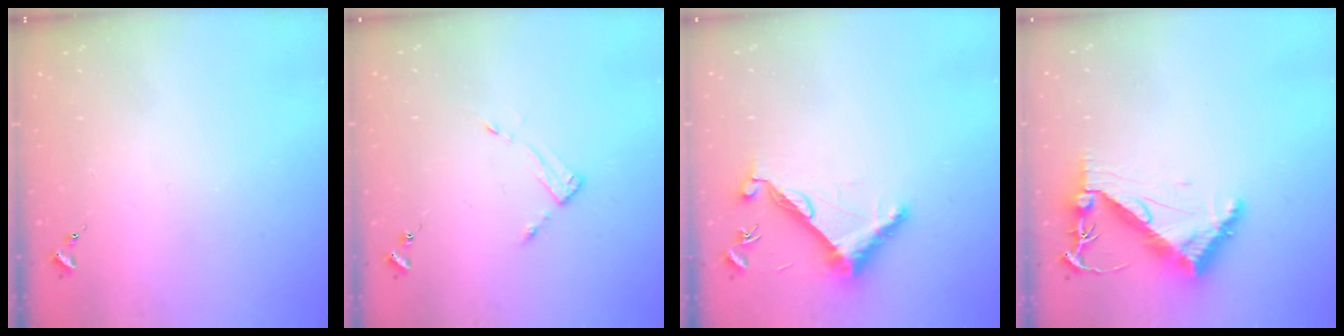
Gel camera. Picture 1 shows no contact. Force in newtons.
{"total": 3.4, "press": 3.4, "slide": 0.4}
{"total": 8.3, "press": 8.2, "slide": 0.5}
{"total": 7.8, "press": 7.7, "slide": 1.0}